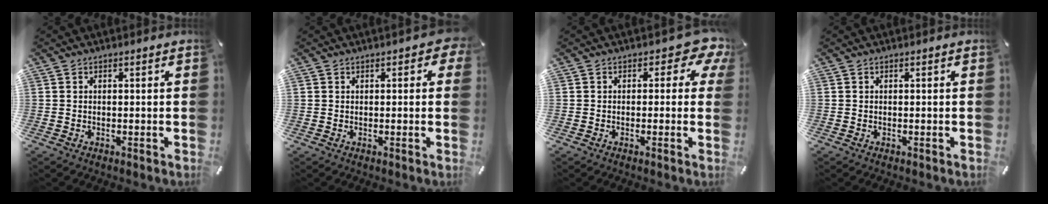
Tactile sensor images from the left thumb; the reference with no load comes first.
{"total": 2.3, "force": [0.9, 1.7, 1.3], "torque": [0.000, -0.001, 0.011]}
{"total": 6.4, "force": [2.3, 3.8, 4.6], "torque": [-0.052, -0.012, 0.035]}
{"total": 0.0}